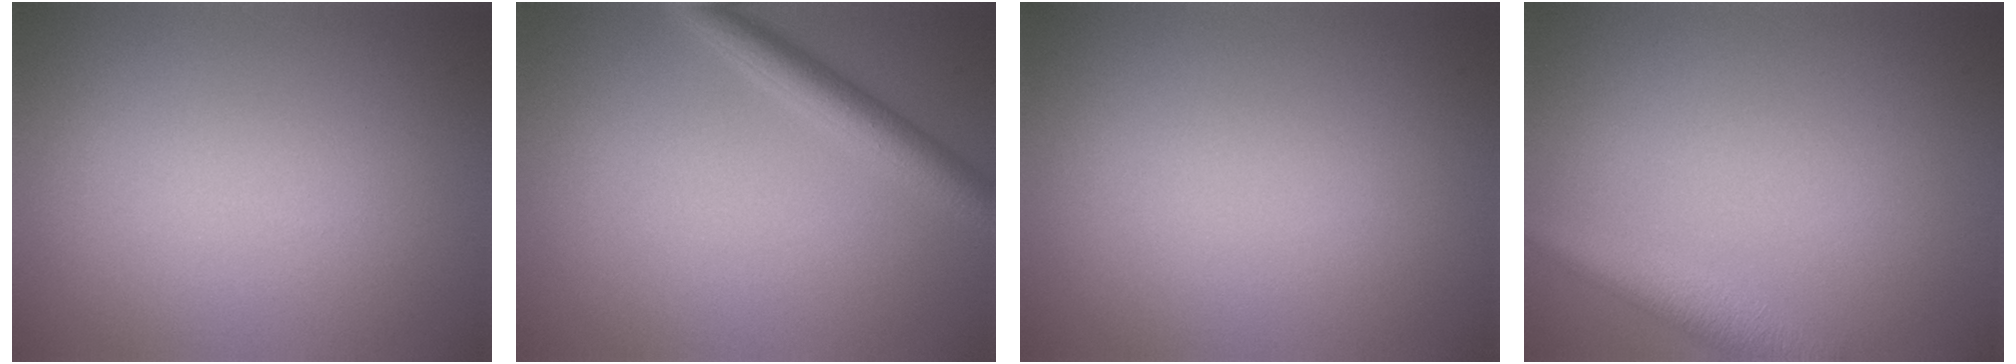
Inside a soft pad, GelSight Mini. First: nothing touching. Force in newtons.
{"total": 3.1, "press": 3.1, "slide": 0.1}
{"total": 0.0}
{"total": 3.6, "press": 3.6, "slide": 0.3}